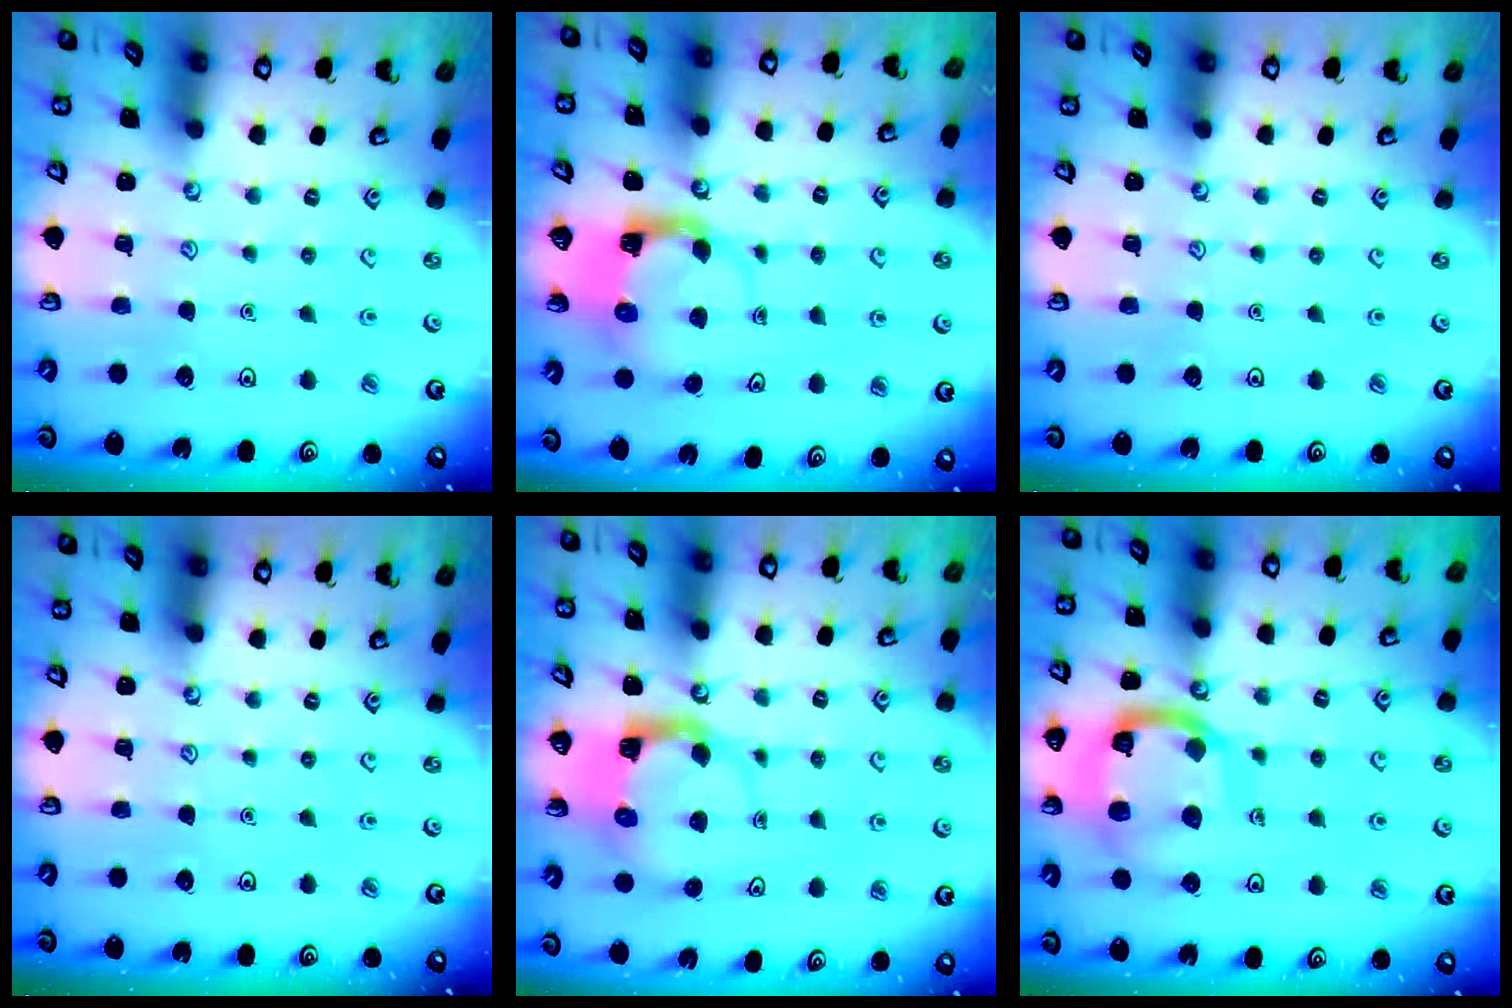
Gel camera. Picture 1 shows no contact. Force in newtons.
{"total": 3.9, "press": 3.8, "slide": 0.6}
{"total": 0.0}
{"total": 0.0}
{"total": 3.7, "press": 3.6, "slide": 0.7}
{"total": 16.5, "press": 16.4, "slide": 1.8}